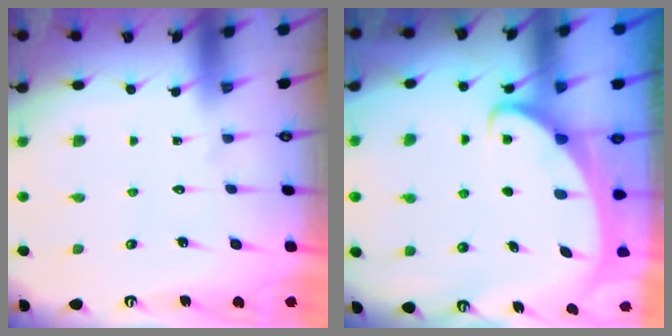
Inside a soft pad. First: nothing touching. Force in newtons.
{"total": 2.8, "press": 2.7, "slide": 0.3}